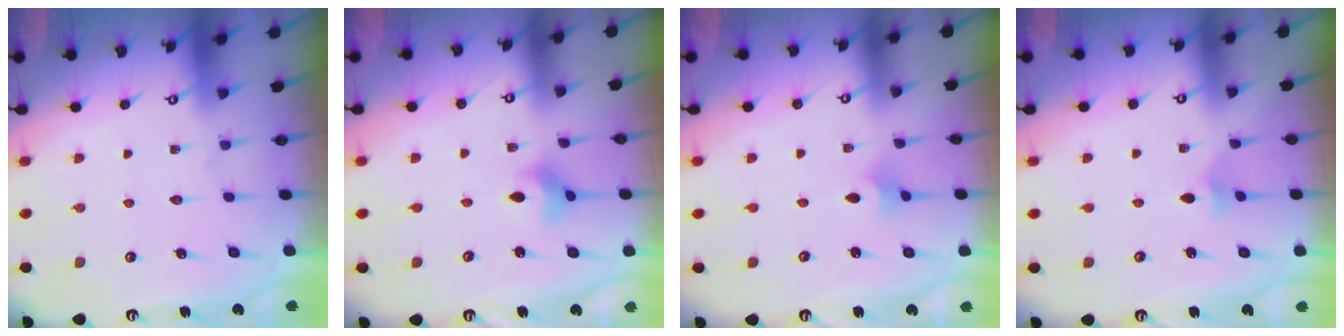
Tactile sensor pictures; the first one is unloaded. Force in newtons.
{"total": 3.9, "press": 3.9, "slide": 0.6}
{"total": 2.6, "press": 2.5, "slide": 0.5}
{"total": 2.7, "press": 2.6, "slide": 0.6}